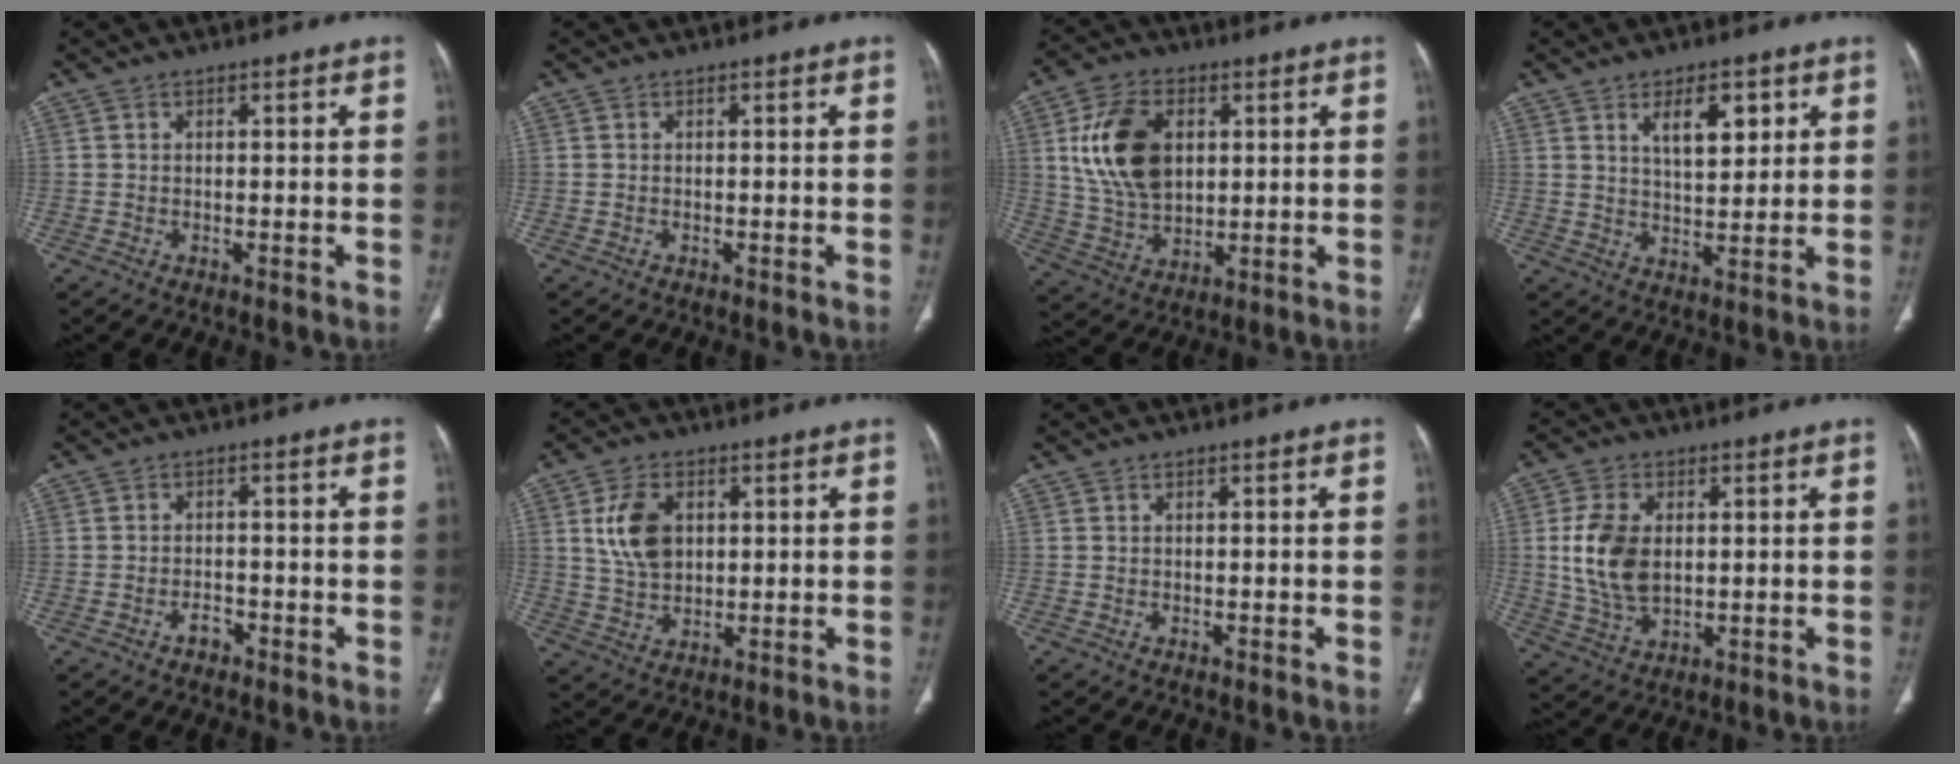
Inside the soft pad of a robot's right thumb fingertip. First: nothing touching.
{"total": 0.0}
{"total": 15.1, "force": [3.6, 9.8, 10.8], "torque": [-0.184, -0.008, 0.073]}
{"total": 7.8, "force": [3.5, 3.7, 5.9], "torque": [-0.072, -0.023, 0.059]}
{"total": 2.1, "force": [-1.4, 1.2, 0.9], "torque": [-0.009, 0.013, -0.025]}
{"total": 8.7, "force": [2.2, 5.9, 6.1], "torque": [-0.103, -0.007, 0.046]}
{"total": 0.0}
{"total": 10.9, "force": [1.2, 6.9, 8.3], "torque": [-0.165, -0.006, 0.033]}